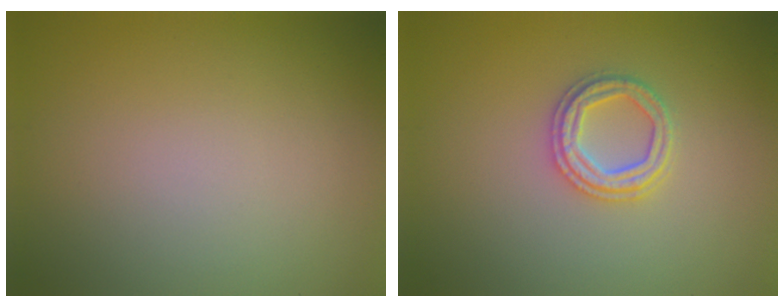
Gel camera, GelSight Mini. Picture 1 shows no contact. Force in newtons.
{"total": 2.4, "press": 2.4, "slide": 0.3}